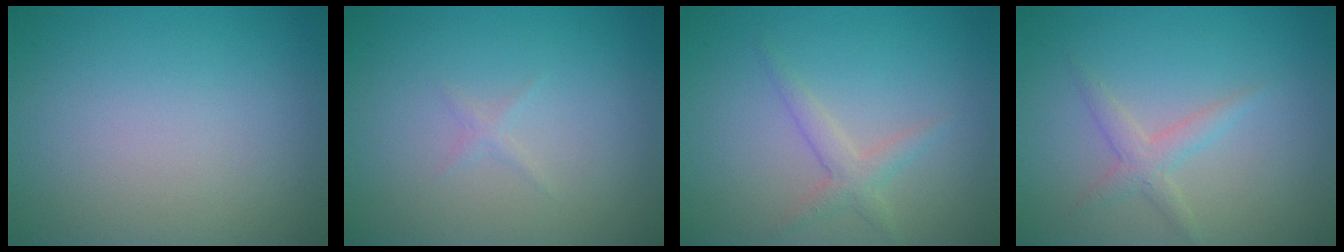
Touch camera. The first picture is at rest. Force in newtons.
{"total": 0.5, "press": 0.5, "slide": 0.0}
{"total": 1.8, "press": 1.8, "slide": 0.1}
{"total": 1.8, "press": 1.8, "slide": 0.0}